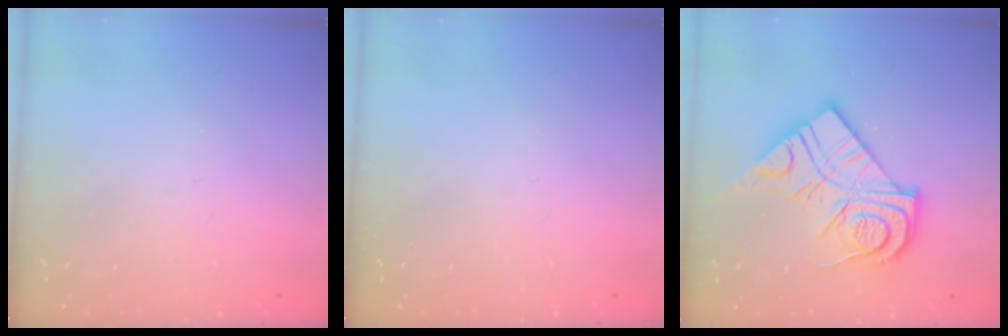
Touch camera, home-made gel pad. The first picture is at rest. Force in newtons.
{"total": 0.0}
{"total": 16.7, "press": 16.6, "slide": 1.5}